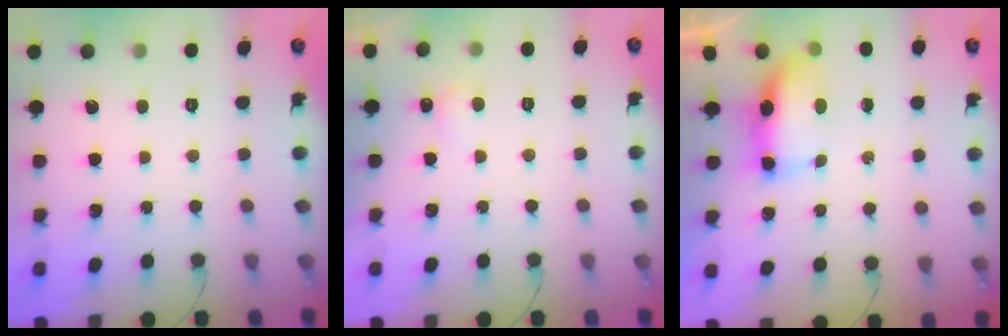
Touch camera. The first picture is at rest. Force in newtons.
{"total": 2.2, "press": 2.2, "slide": 0.4}
{"total": 12.2, "press": 8.6, "slide": 8.6}